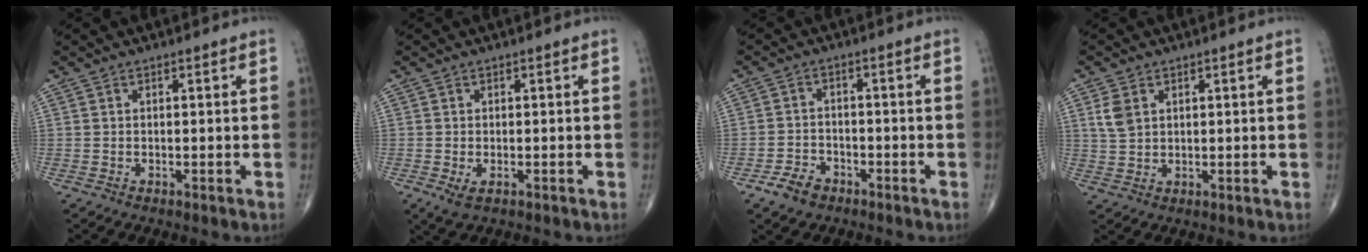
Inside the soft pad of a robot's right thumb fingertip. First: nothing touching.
{"total": 2.2, "force": [-0.7, 1.2, 1.7], "torque": [-0.031, -0.004, -0.007]}
{"total": 4.5, "force": [-3.0, 2.9, 1.8], "torque": [-0.027, 0.016, -0.051]}
{"total": 4.0, "force": [1.5, 2.7, 2.4], "torque": [-0.046, -0.001, 0.037]}